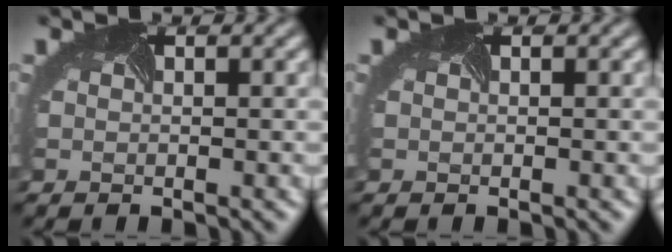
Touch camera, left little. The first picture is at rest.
{"total": 0.0}